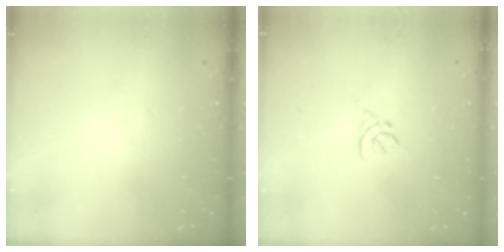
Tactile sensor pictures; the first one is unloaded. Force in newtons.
{"total": 2.7, "press": 2.6, "slide": 0.8}